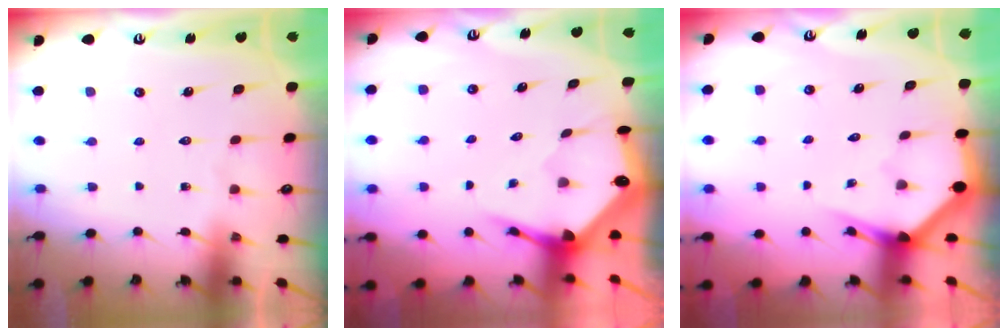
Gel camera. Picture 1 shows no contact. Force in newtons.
{"total": 3.9, "press": 3.9, "slide": 0.6}
{"total": 2.8, "press": 2.8, "slide": 0.1}